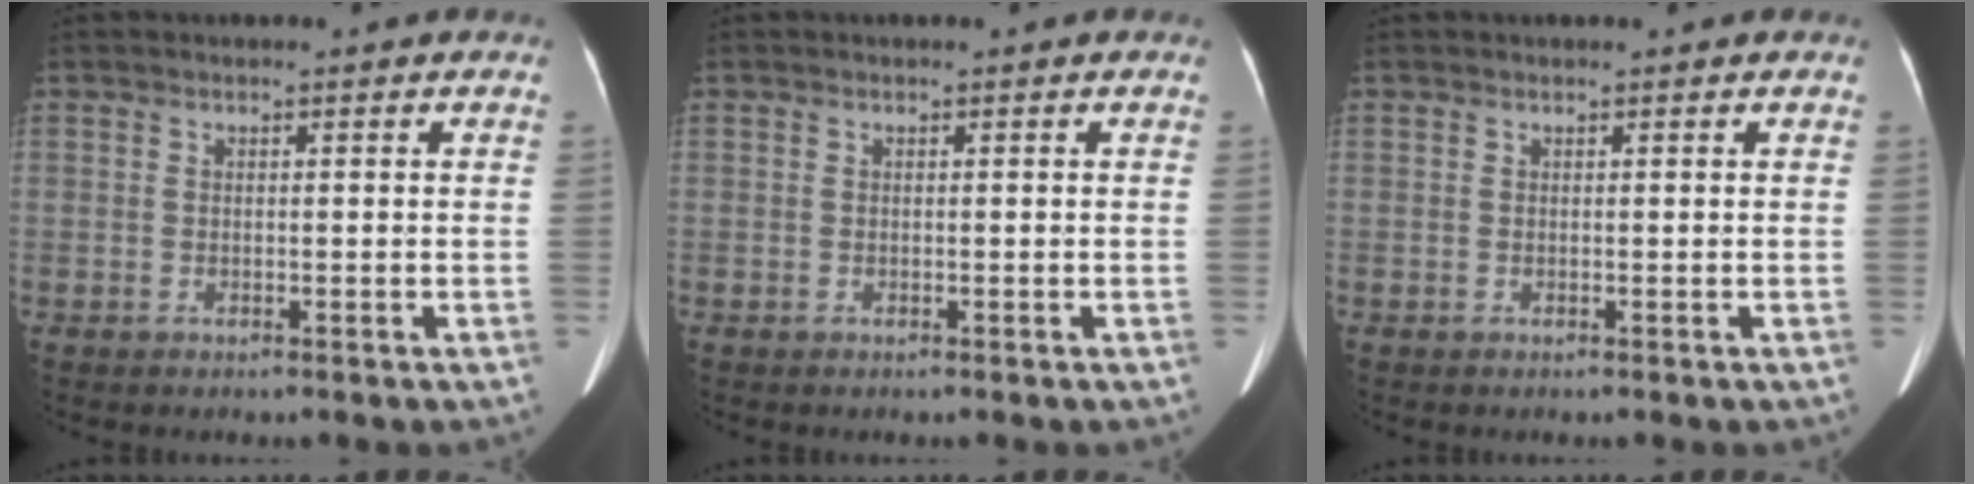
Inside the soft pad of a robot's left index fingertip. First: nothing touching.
{"total": 0.0}
{"total": 1.1, "force": [1.0, 0.0, 0.5], "torque": [-0.010, 0.004, 0.012]}